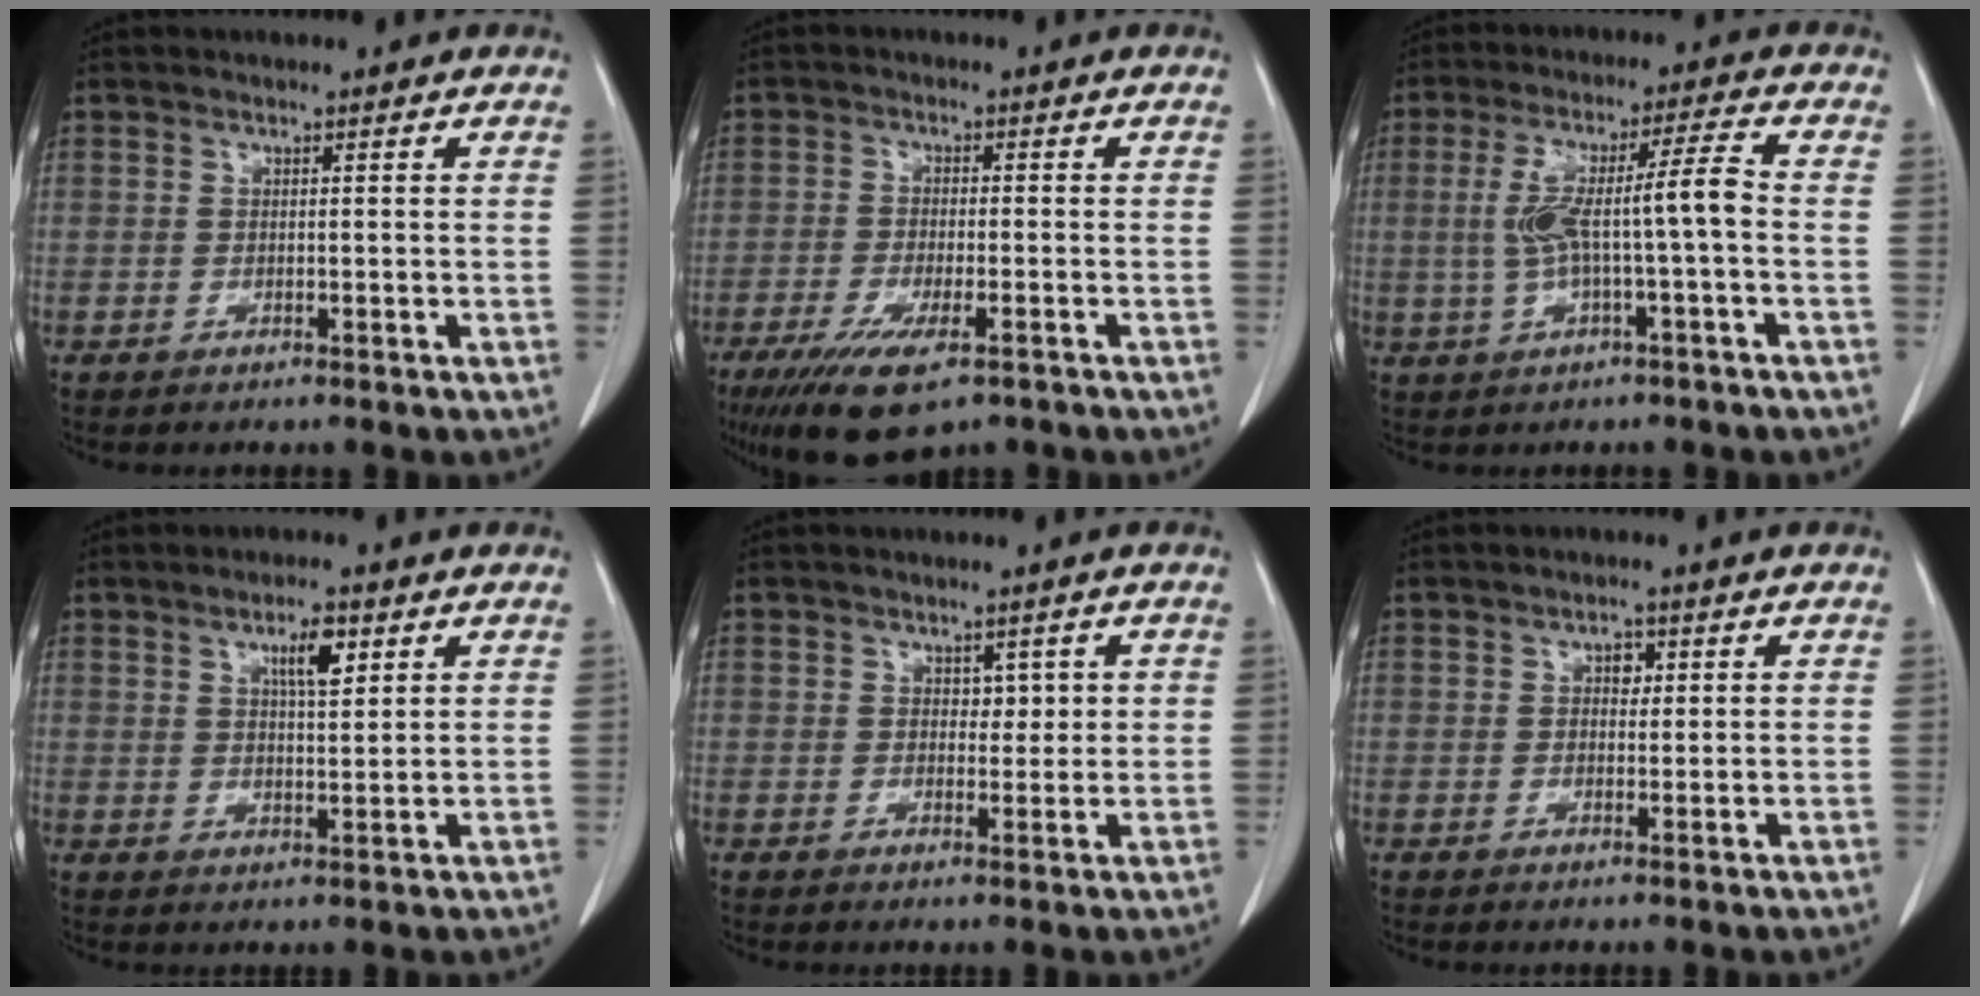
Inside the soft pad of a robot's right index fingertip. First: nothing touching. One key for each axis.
{"total": 10.1, "fx": -6.4, "fy": 2.7, "fz": 7.4, "tx": -0.129, "ty": -0.022, "tz": -0.102}
{"total": 8.6, "fx": -0.7, "fy": 0.4, "fz": 8.6, "tx": -0.162, "ty": 0.027, "tz": -0.009}
{"total": 4.7, "fx": 2.3, "fy": 1.2, "fz": 4.0, "tx": -0.068, "ty": -0.001, "tz": 0.041}
{"total": 2.2, "fx": 0.7, "fy": 1.4, "fz": 1.4, "tx": -0.012, "ty": -0.002, "tz": 0.010}
{"total": 1.8, "fx": 0.6, "fy": 1.3, "fz": 1.2, "tx": -0.014, "ty": 0.001, "tz": 0.007}